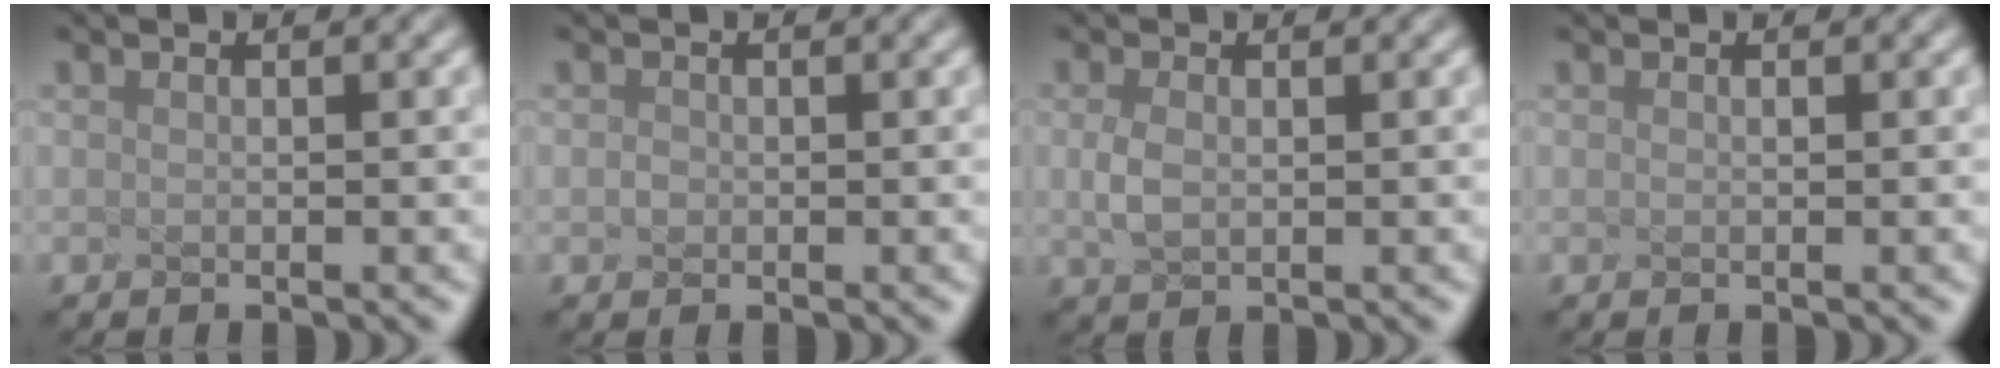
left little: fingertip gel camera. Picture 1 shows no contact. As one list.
[{"total": 1.8, "force": [-0.9, -1.0, -1.2], "torque": [-0.017, -0.004, 0.028]}, {"total": 1.0, "force": [-0.9, -0.6, -0.1], "torque": [-0.040, -0.006, 0.028]}, {"total": 0.0}]